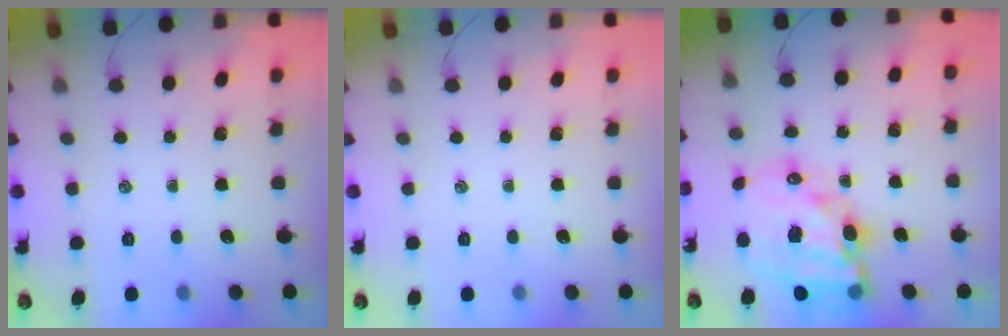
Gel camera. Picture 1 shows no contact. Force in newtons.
{"total": 0.0}
{"total": 20.3, "press": 19.7, "slide": 4.9}